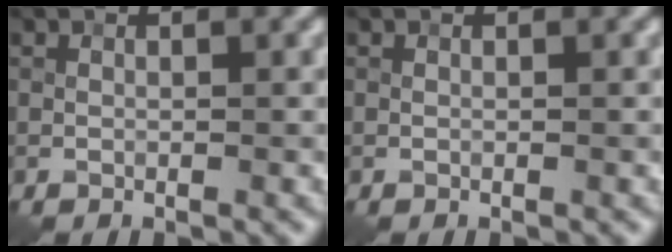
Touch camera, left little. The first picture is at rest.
{"total": 0.0}